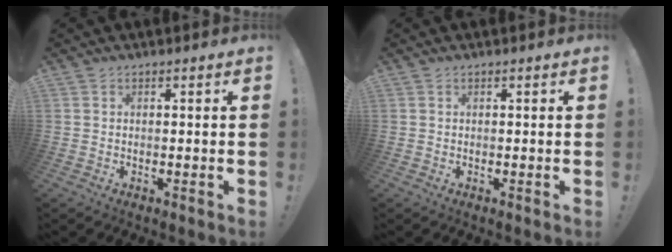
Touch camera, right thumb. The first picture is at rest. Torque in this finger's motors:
{"motor_torque": [-0.10, 0.00, -0.20, 0.02, 0.02]}